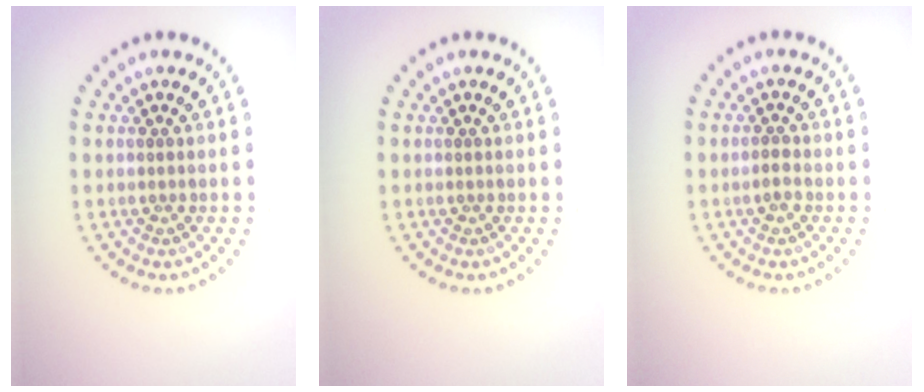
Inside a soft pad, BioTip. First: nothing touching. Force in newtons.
{"total": 0.0}
{"total": 1.0, "press": 1.0, "slide": 0.3}